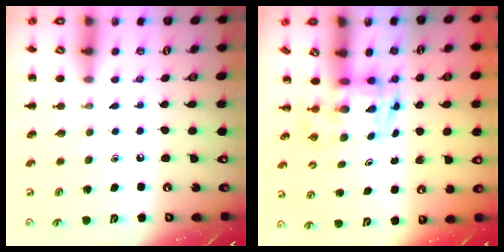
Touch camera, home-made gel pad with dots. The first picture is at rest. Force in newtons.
{"total": 3.4, "press": 3.3, "slide": 0.6}